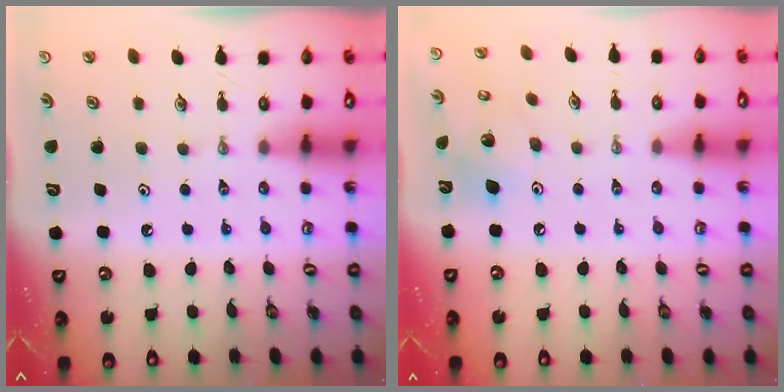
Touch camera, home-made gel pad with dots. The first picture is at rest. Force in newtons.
{"total": 12.4, "press": 12.0, "slide": 3.1}